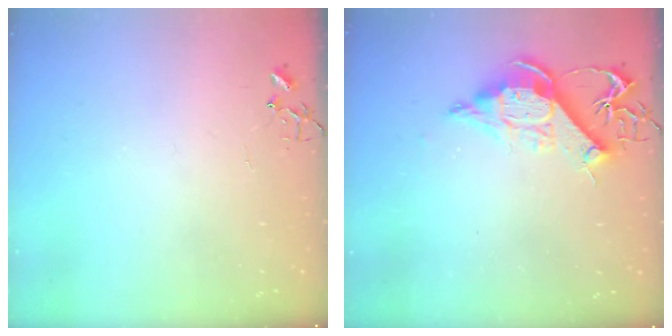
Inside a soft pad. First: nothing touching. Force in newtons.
{"total": 11.9, "press": 11.7, "slide": 1.8}